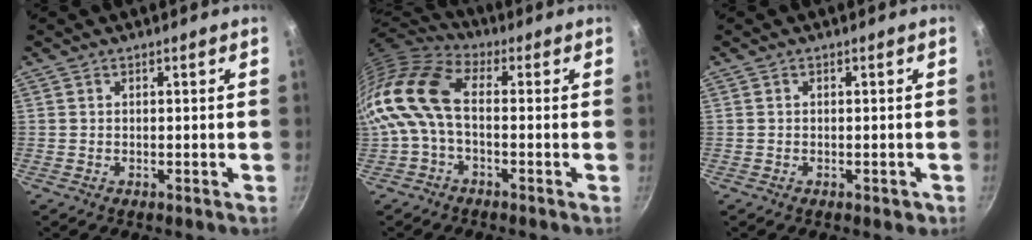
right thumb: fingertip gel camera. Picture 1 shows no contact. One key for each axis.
{"total": 14.7, "fx": -0.9, "fy": 8.3, "fz": 12.1, "tx": -0.257, "ty": 0.024, "tz": -0.037}
{"total": 1.4, "fx": -0.6, "fy": 0.9, "fz": 0.9, "tx": -0.007, "ty": 0.007, "tz": -0.005}